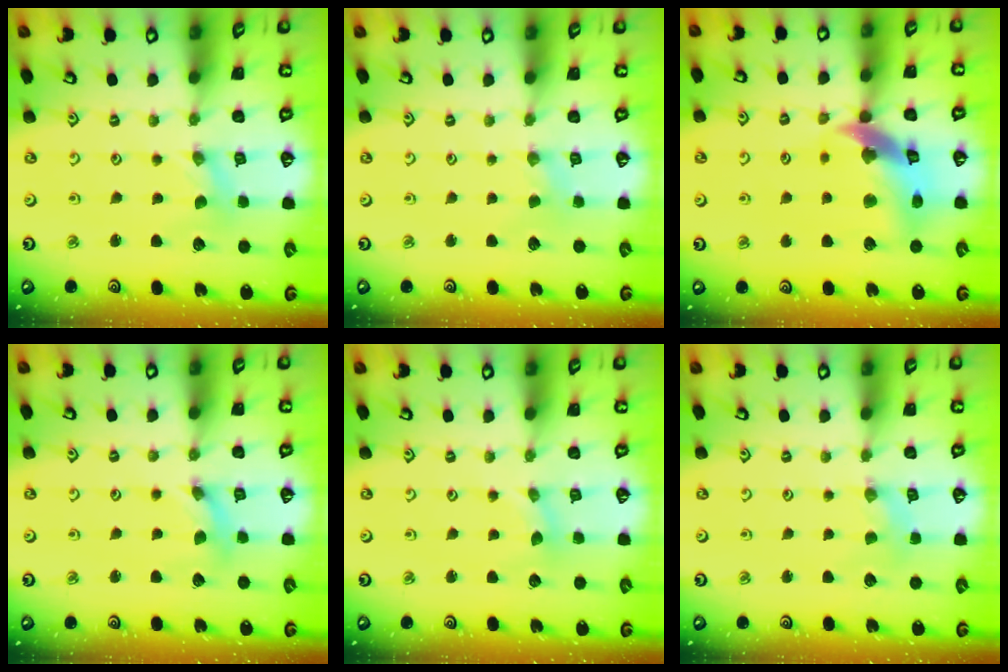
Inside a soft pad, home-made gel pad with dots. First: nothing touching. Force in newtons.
{"total": 0.9, "press": 0.8, "slide": 0.2}
{"total": 14.4, "press": 14.3, "slide": 2.0}
{"total": 2.7, "press": 2.7, "slide": 0.2}
{"total": 0.9, "press": 0.9, "slide": 0.2}
{"total": 2.1, "press": 2.1, "slide": 0.4}